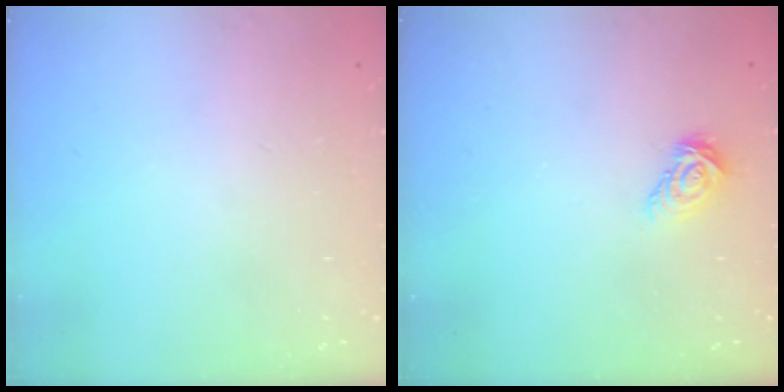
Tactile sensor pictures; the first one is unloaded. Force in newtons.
{"total": 6.0, "press": 6.0, "slide": 0.4}